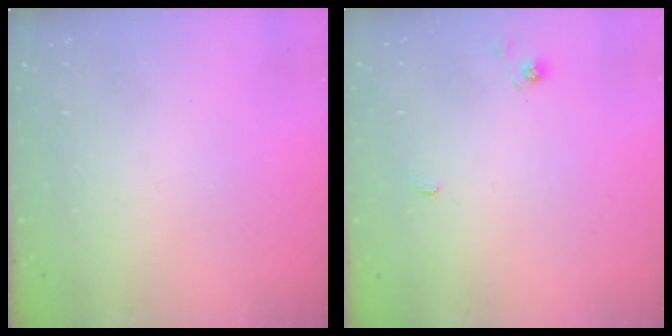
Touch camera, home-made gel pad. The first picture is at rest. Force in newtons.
{"total": 1.7, "press": 1.7, "slide": 0.3}